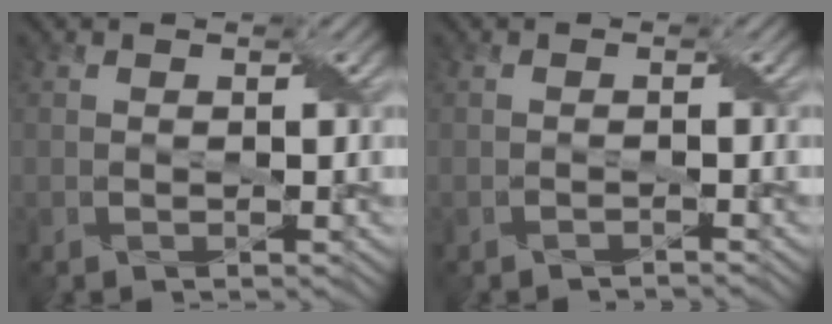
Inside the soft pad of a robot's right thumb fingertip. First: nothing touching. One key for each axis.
{"total": 0.9, "fx": -0.8, "fy": -0.1, "fz": 0.3, "tx": -0.005, "ty": 0.004, "tz": -0.015}